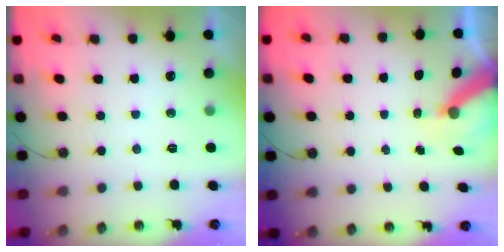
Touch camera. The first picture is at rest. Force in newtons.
{"total": 6.6, "press": 6.6, "slide": 0.7}